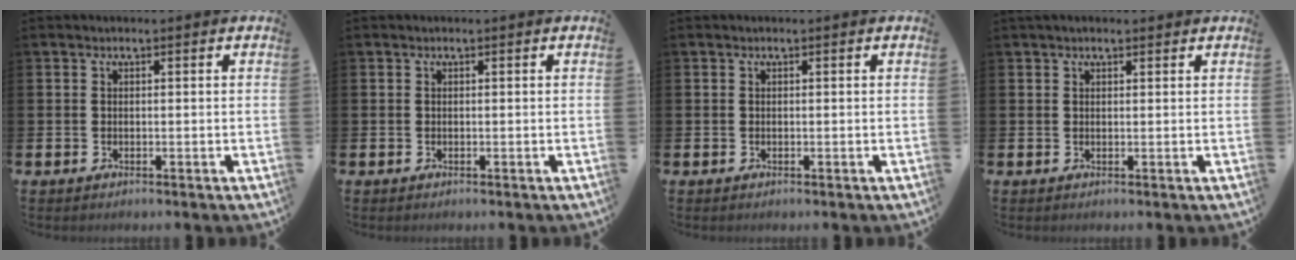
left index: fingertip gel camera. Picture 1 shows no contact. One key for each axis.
{"total": 0.0}
{"total": 0.0}
{"total": 1.2, "fx": 1.0, "fy": 0.4, "fz": 0.5, "tx": -0.001, "ty": 0.001, "tz": 0.016}